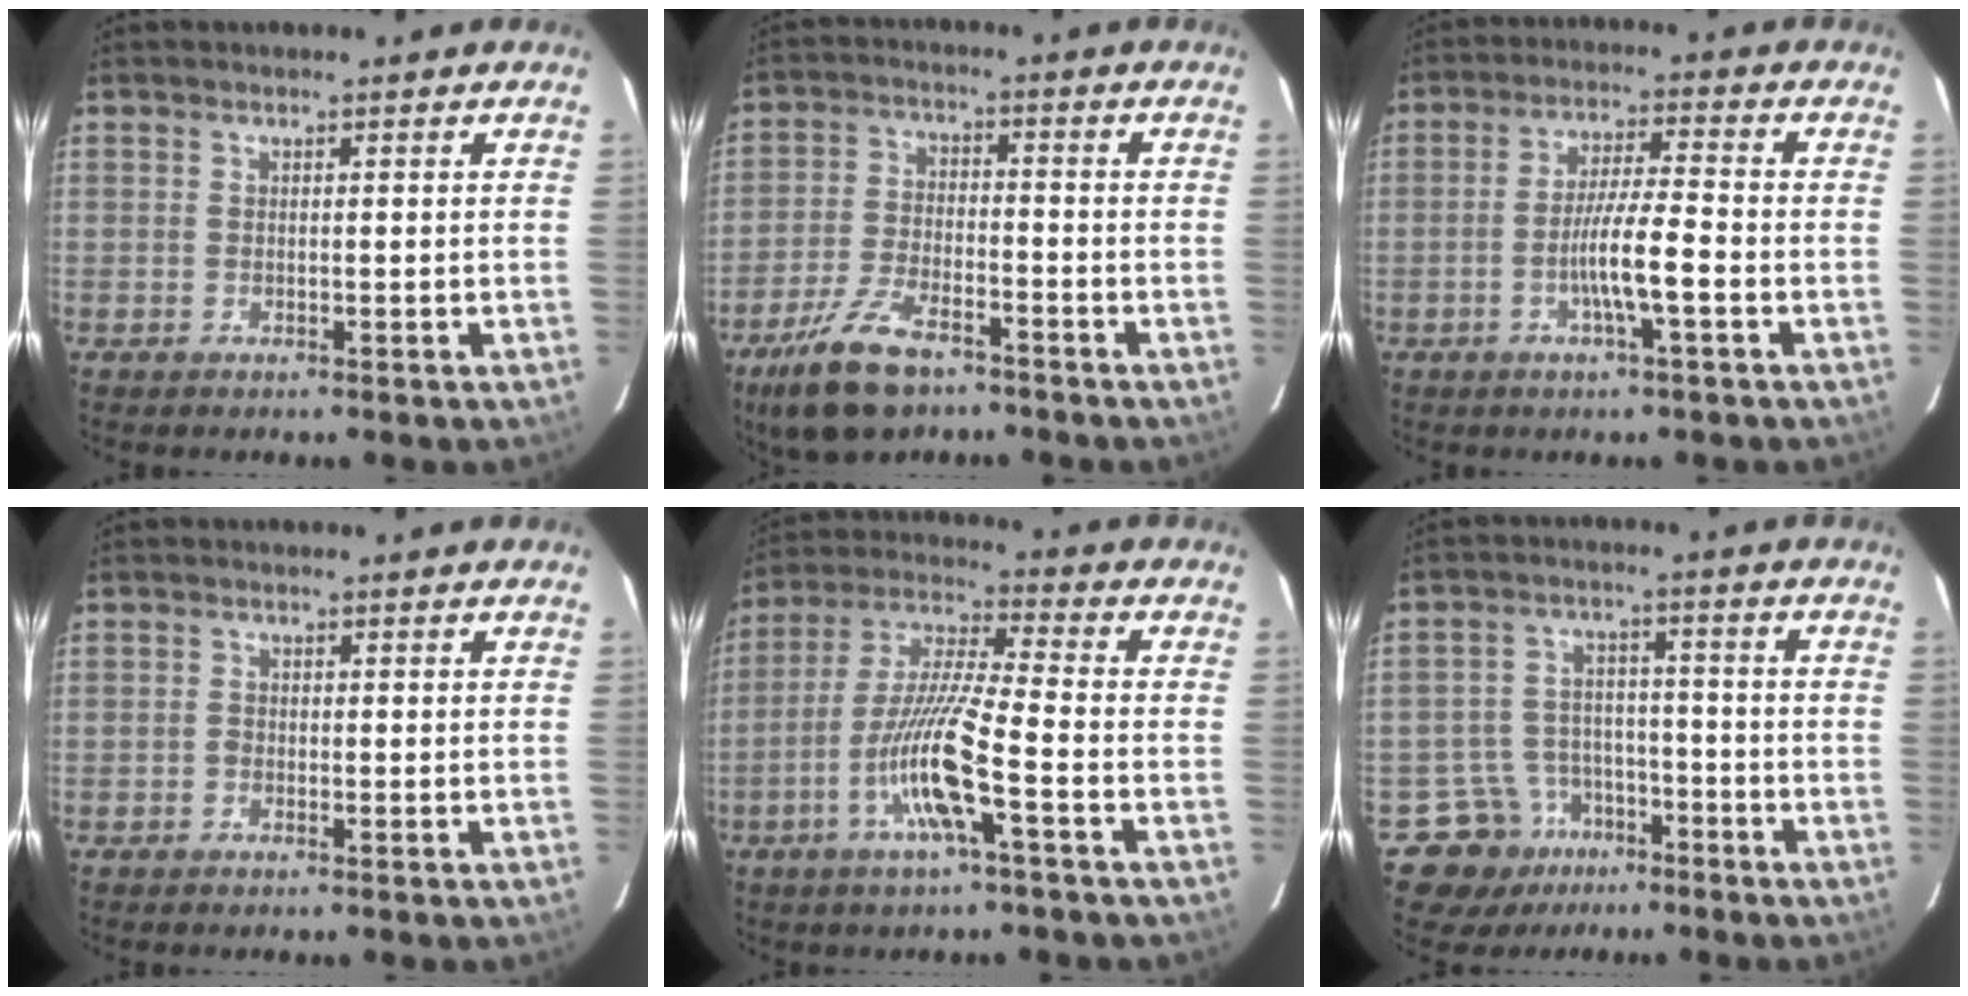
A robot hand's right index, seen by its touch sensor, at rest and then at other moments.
{"total": 10.2, "force": [-7.0, 3.5, 6.5], "torque": [-0.138, -0.013, -0.126]}
{"total": 7.3, "force": [-2.4, 0.1, 6.9], "torque": [-0.128, 0.002, -0.044]}
{"total": 0.6, "force": [-0.3, 0.4, 0.3], "torque": [-0.005, 0.002, -0.007]}
{"total": 12.3, "force": [-4.5, 0.1, 11.4], "torque": [-0.232, -0.001, -0.091]}
{"total": 8.7, "force": [-5.1, 7.0, 0.5], "torque": [-0.008, 0.035, -0.070]}